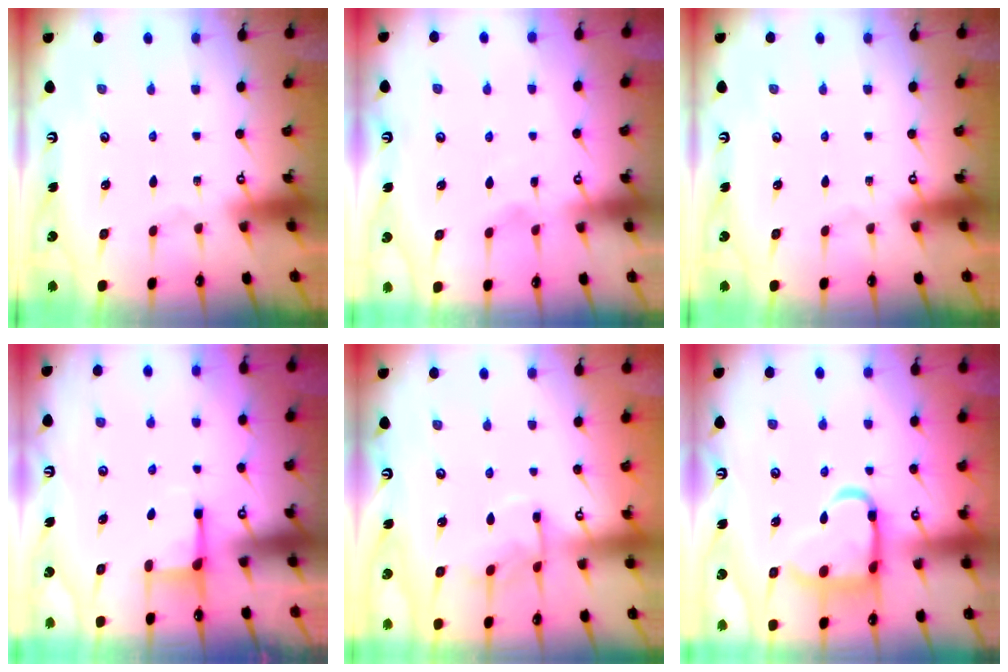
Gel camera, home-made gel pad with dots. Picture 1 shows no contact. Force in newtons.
{"total": 2.1, "press": 2.1, "slide": 0.3}
{"total": 0.0}
{"total": 3.0, "press": 3.0, "slide": 0.4}
{"total": 7.6, "press": 7.6, "slide": 0.6}
{"total": 15.2, "press": 15.1, "slide": 1.7}